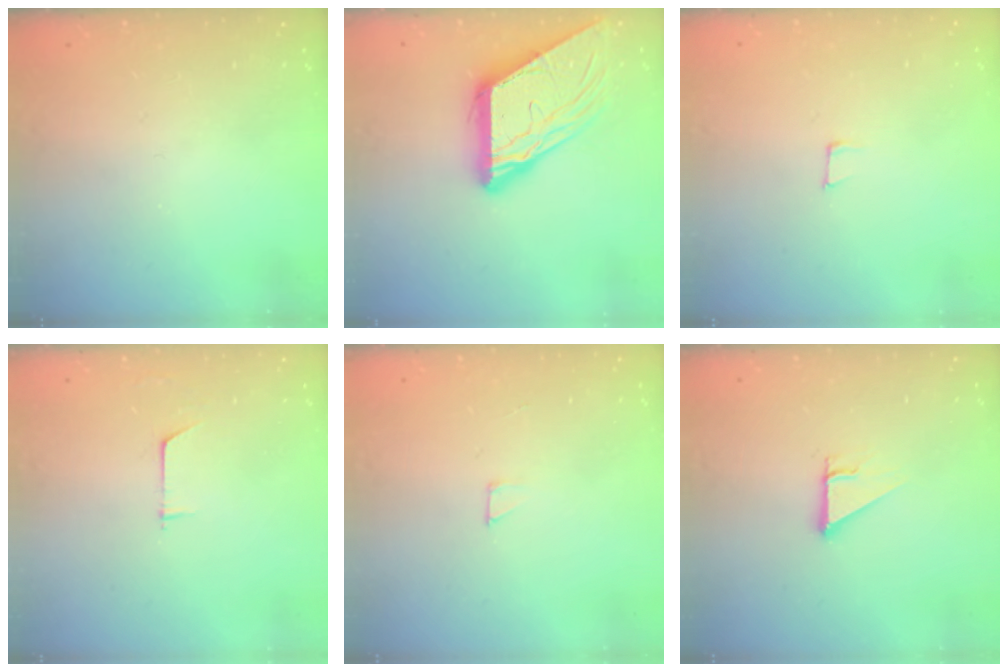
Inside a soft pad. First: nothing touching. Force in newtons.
{"total": 13.1, "press": 13.1, "slide": 1.3}
{"total": 4.1, "press": 4.0, "slide": 1.1}
{"total": 3.7, "press": 3.6, "slide": 0.4}
{"total": 2.0, "press": 2.0, "slide": 0.0}
{"total": 2.5, "press": 2.5, "slide": 0.1}